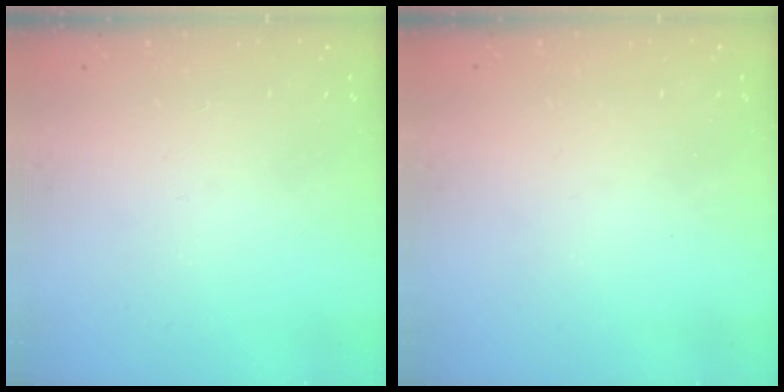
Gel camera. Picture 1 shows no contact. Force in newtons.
{"total": 0.7, "press": 0.6, "slide": 0.4}